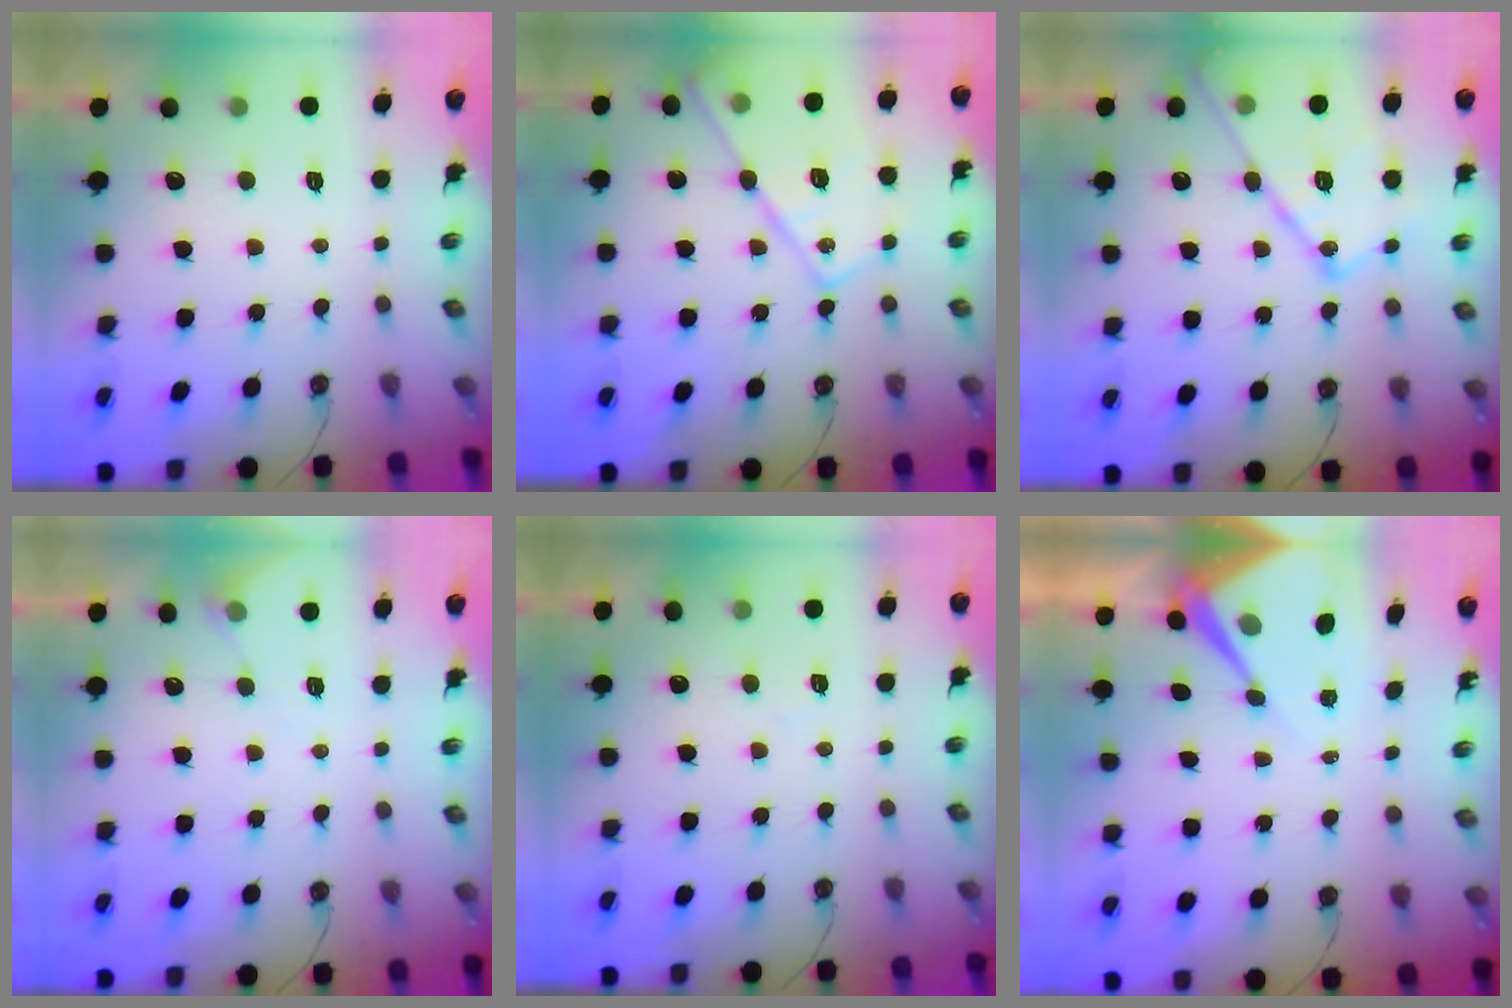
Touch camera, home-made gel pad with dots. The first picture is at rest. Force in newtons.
{"total": 18.5, "press": 18.5, "slide": 1.5}
{"total": 17.9, "press": 17.9, "slide": 1.0}
{"total": 4.8, "press": 4.8, "slide": 0.5}
{"total": 3.8, "press": 3.7, "slide": 0.5}
{"total": 8.7, "press": 8.7, "slide": 1.1}